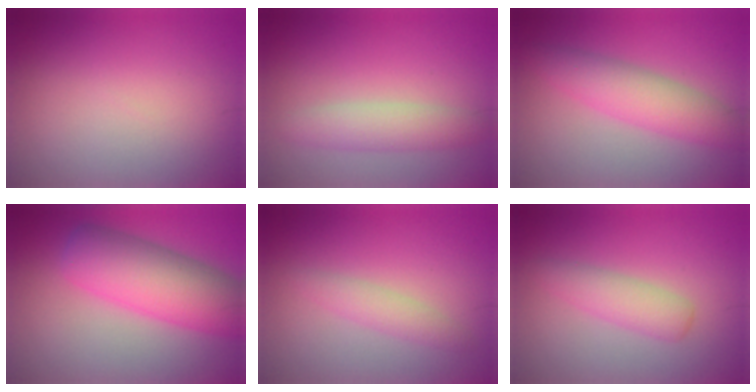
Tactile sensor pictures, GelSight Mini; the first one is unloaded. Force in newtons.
{"total": 3.0, "press": 3.0, "slide": 0.0}
{"total": 4.5, "press": 4.5, "slide": 0.1}
{"total": 7.8, "press": 7.8, "slide": 0.2}
{"total": 1.8, "press": 1.8, "slide": 0.0}
{"total": 2.6, "press": 2.6, "slide": 0.0}